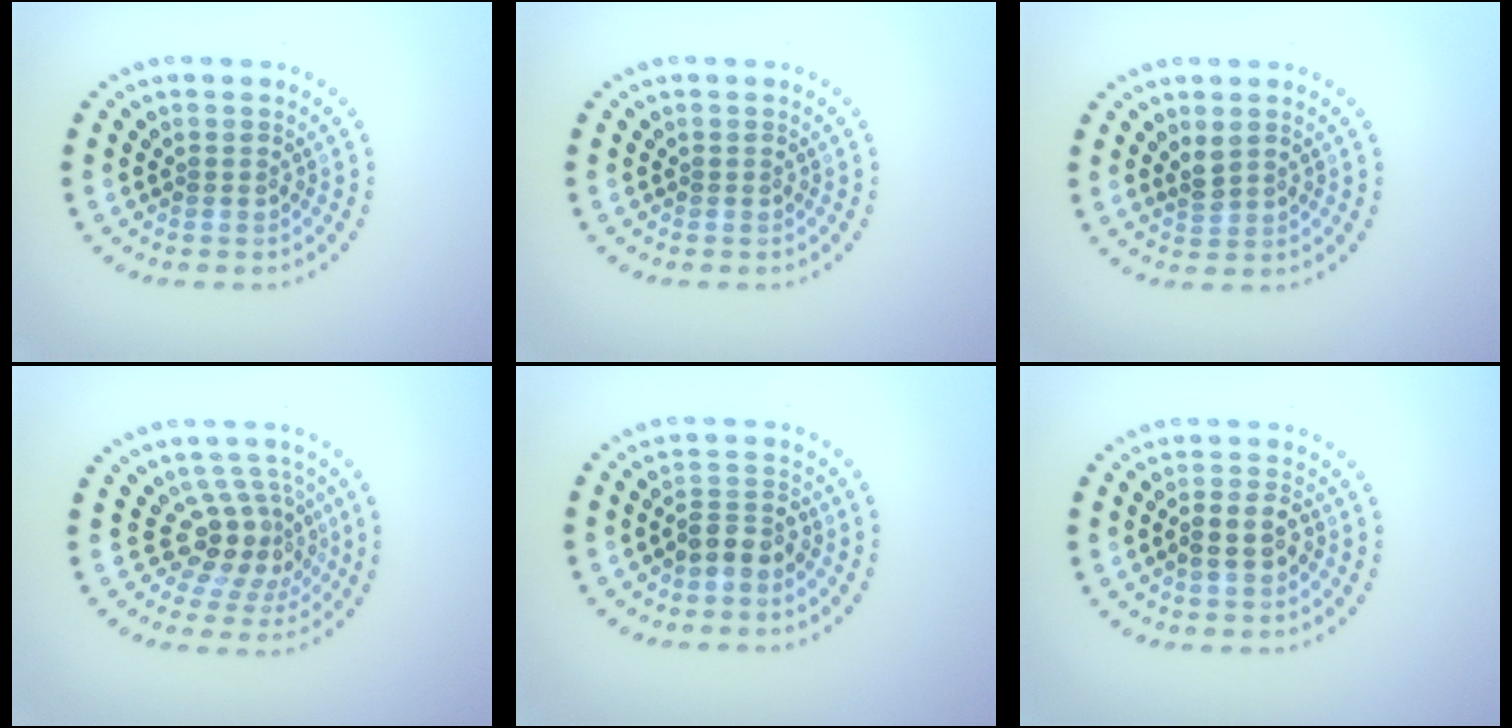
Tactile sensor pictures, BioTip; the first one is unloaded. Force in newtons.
{"total": 0.0}
{"total": 1.3, "press": 1.1, "slide": 0.7}
{"total": 4.1, "press": 3.1, "slide": 2.6}
{"total": 2.5, "press": 2.2, "slide": 1.1}
{"total": 2.5, "press": 2.3, "slide": 1.0}